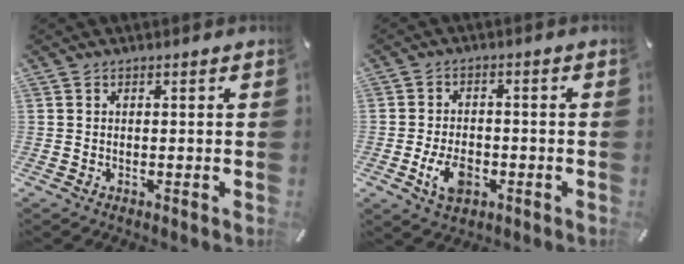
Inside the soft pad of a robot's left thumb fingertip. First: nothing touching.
{"total": 7.1, "force": [-2.5, 4.5, 4.9], "torque": [-0.102, 0.003, -0.048]}